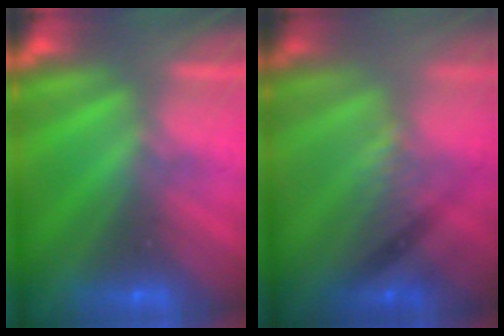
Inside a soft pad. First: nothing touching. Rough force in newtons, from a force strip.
{"total": 2.6}